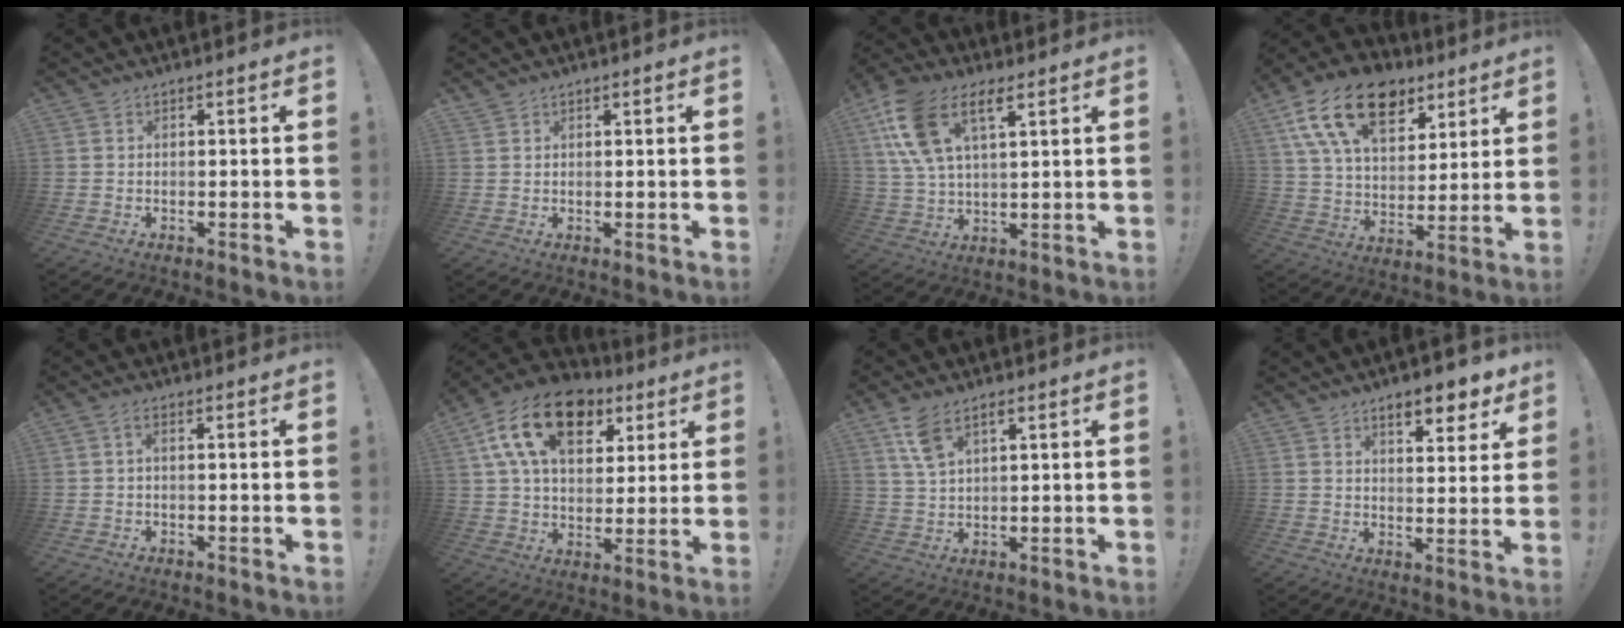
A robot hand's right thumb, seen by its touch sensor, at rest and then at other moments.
{"total": 1.9, "force": [1.5, 1.3, 0.2], "torque": [0.008, -0.013, 0.026]}
{"total": 14.2, "force": [7.2, 6.8, 10.2], "torque": [-0.210, -0.013, 0.134]}
{"total": 20.7, "force": [11.0, 12.6, 12.2], "torque": [-0.211, -0.053, 0.201]}
{"total": 1.6, "force": [-0.3, 0.3, 1.6], "torque": [-0.032, 0.005, -0.005]}
{"total": 19.8, "force": [9.2, 11.9, 12.8], "torque": [-0.211, -0.034, 0.166]}
{"total": 6.4, "force": [3.6, 3.0, 4.4], "torque": [-0.082, -0.013, 0.065]}
{"total": 8.3, "force": [5.8, 2.8, 5.1], "torque": [-0.058, -0.035, 0.098]}